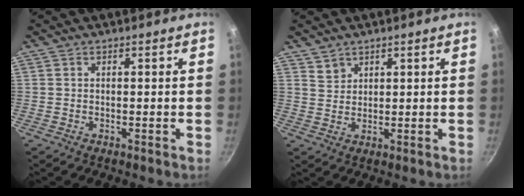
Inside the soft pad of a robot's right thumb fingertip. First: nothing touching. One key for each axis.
{"total": 2.5, "fx": 1.9, "fy": 1.6, "fz": 0.3, "tx": 0.010, "ty": -0.001, "tz": 0.040}